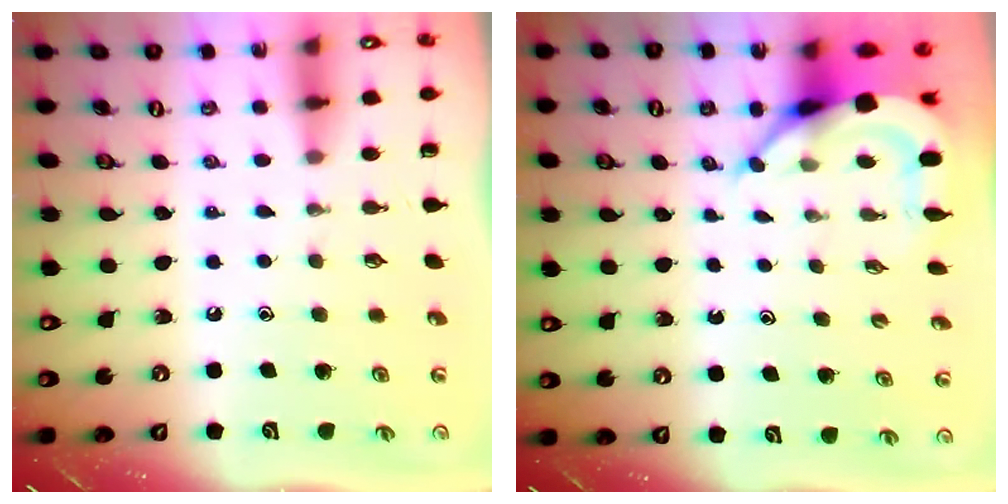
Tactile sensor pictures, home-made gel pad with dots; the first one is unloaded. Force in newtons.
{"total": 6.6, "press": 6.6, "slide": 0.5}